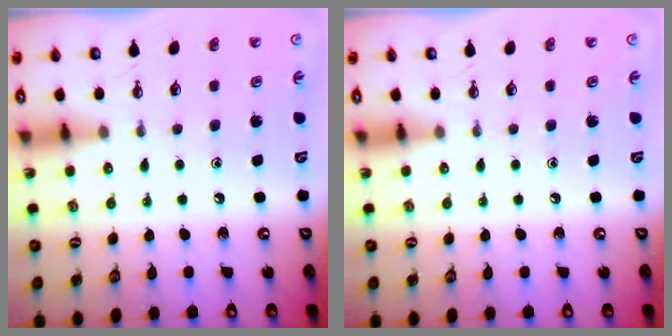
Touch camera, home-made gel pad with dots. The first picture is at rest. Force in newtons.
{"total": 0.0}